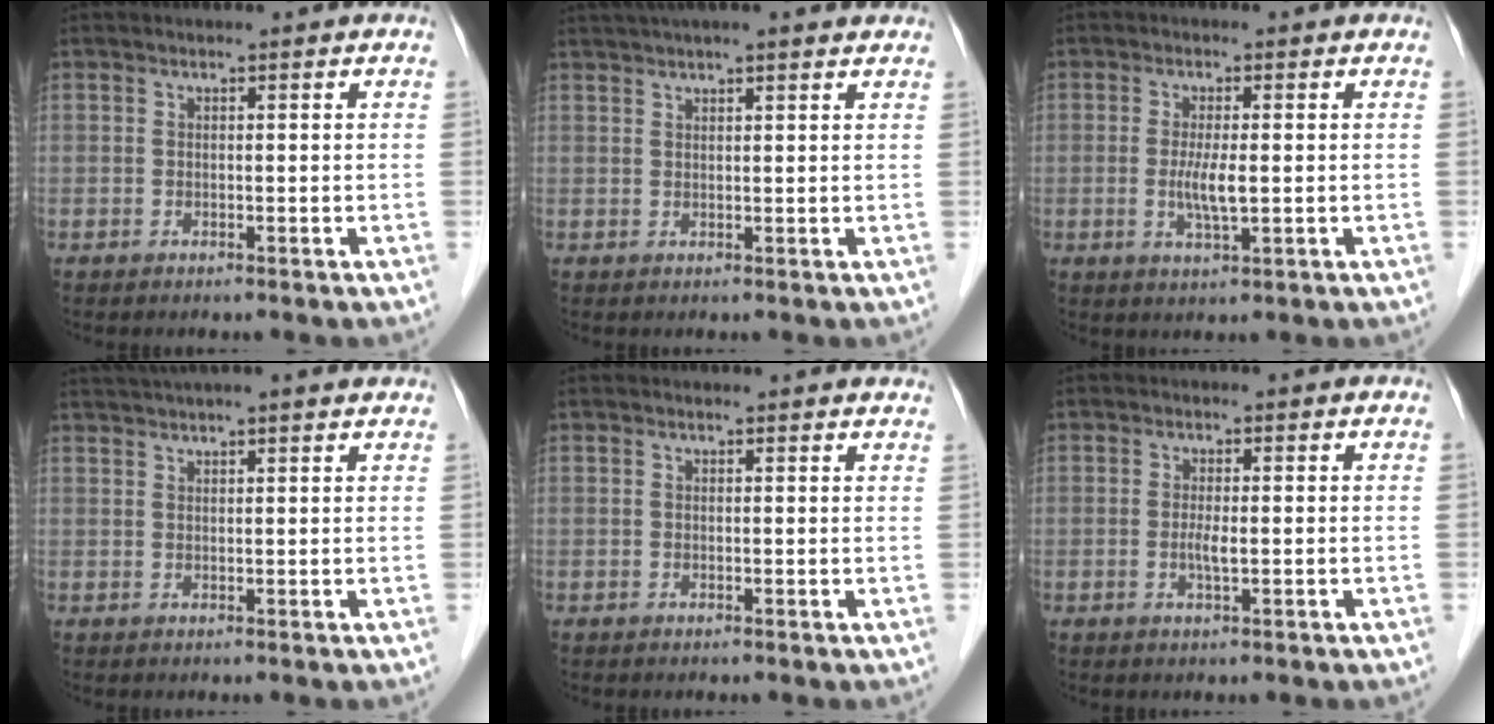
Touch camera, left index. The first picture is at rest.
{"total": 10.4, "force": [8.8, 1.2, 5.4], "torque": [-0.087, 0.043, 0.119]}
{"total": 3.9, "force": [-0.3, 0.6, 3.8], "torque": [-0.081, -0.007, -0.005]}
{"total": 10.5, "force": [9.2, 0.6, 5.2], "torque": [-0.084, 0.040, 0.122]}
{"total": 4.2, "force": [4.0, 0.6, 1.0], "torque": [-0.014, 0.010, 0.033]}
{"total": 1.9, "force": [-0.2, 0.3, 1.8], "torque": [-0.041, -0.002, -0.003]}